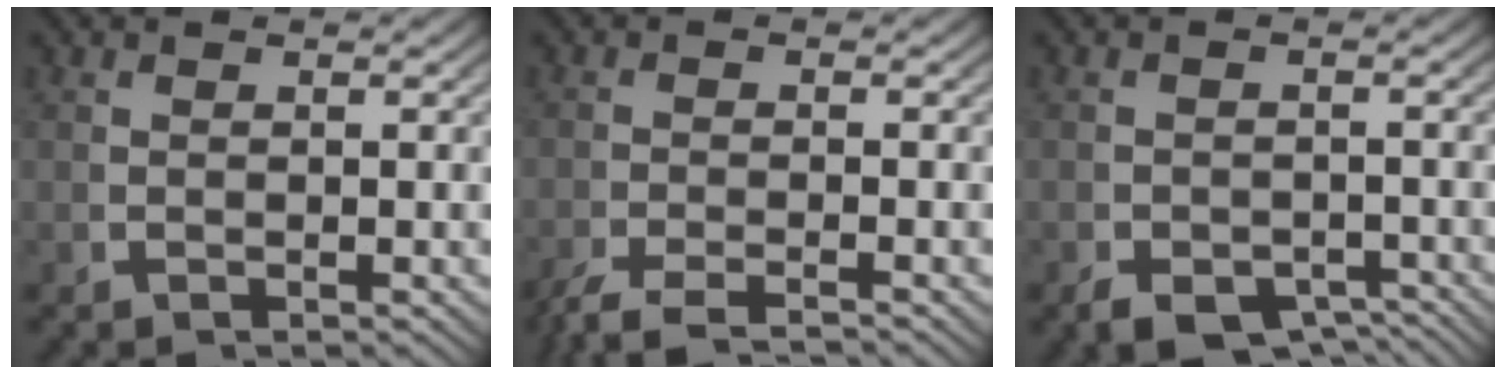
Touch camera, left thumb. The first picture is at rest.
{"total": 3.8, "force": [-3.4, 1.1, 1.4], "torque": [-0.032, -0.016, -0.053]}
{"total": 5.2, "force": [-3.6, 3.0, 2.5], "torque": [-0.036, -0.030, -0.048]}